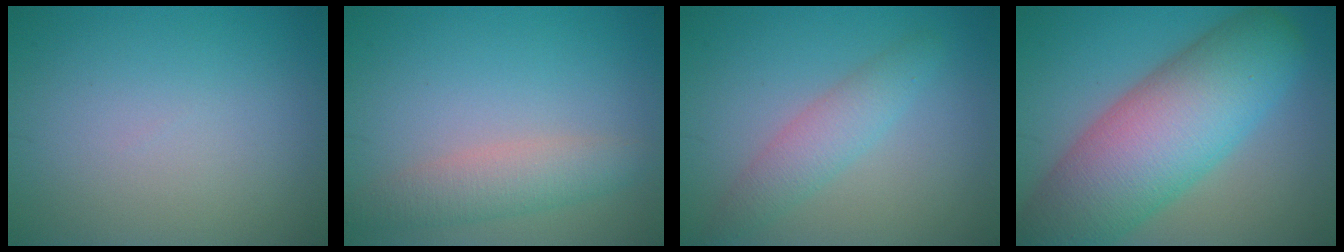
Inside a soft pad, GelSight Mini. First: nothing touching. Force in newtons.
{"total": 3.2, "press": 3.2, "slide": 0.0}
{"total": 2.9, "press": 2.9, "slide": 0.1}
{"total": 12.2, "press": 12.2, "slide": 0.4}